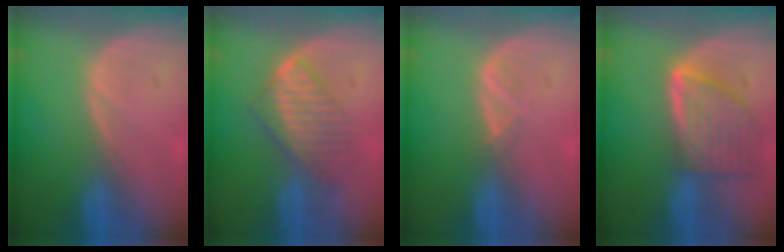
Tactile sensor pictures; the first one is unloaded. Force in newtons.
{"total": 6.6, "press": 6.3, "slide": 1.9}
{"total": 1.3, "press": 1.2, "slide": 0.7}
{"total": 8.0, "press": 7.2, "slide": 3.5}